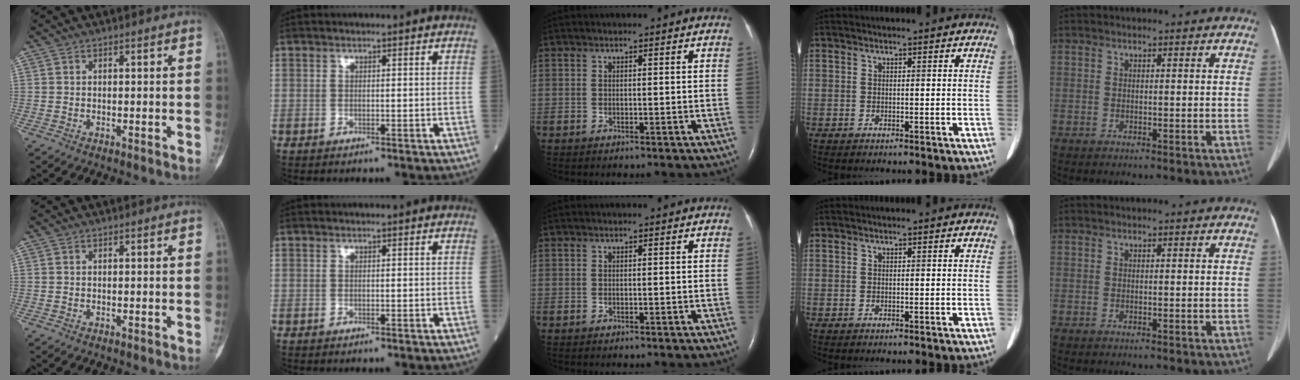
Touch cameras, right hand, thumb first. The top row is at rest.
{}